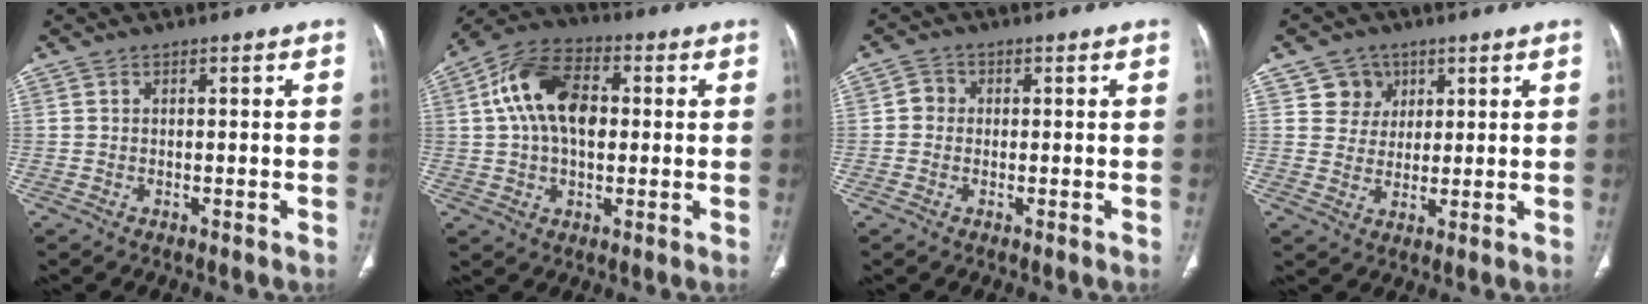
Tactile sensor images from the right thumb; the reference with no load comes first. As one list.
[{"total": 14.3, "force": [2.1, 9.0, 10.9], "torque": [-0.182, 0.023, 0.029]}, {"total": 2.4, "force": [-0.1, 2.2, 0.9], "torque": [-0.002, 0.006, -0.008]}, {"total": 5.4, "force": [2.5, 4.8, 0.5], "torque": [0.020, -0.010, 0.042]}]